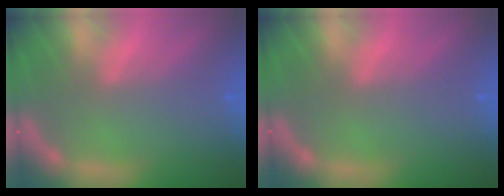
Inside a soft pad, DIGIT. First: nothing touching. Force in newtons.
{"total": 0.0}